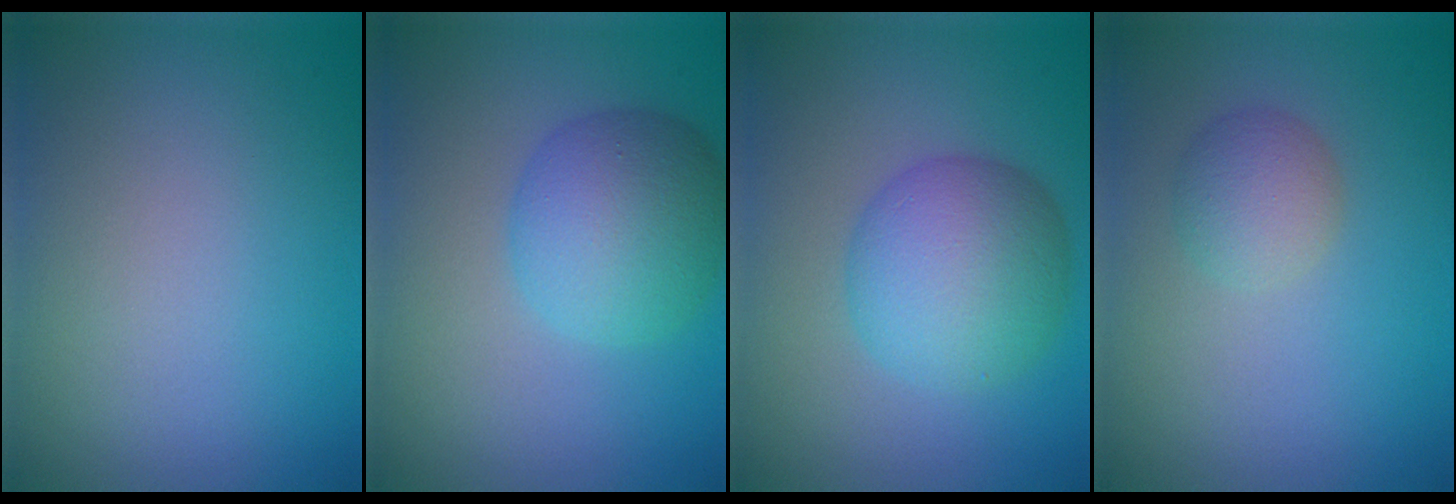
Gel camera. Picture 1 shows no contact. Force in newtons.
{"total": 6.4, "press": 6.3, "slide": 0.1}
{"total": 6.5, "press": 6.5, "slide": 0.2}
{"total": 2.5, "press": 2.5, "slide": 0.1}